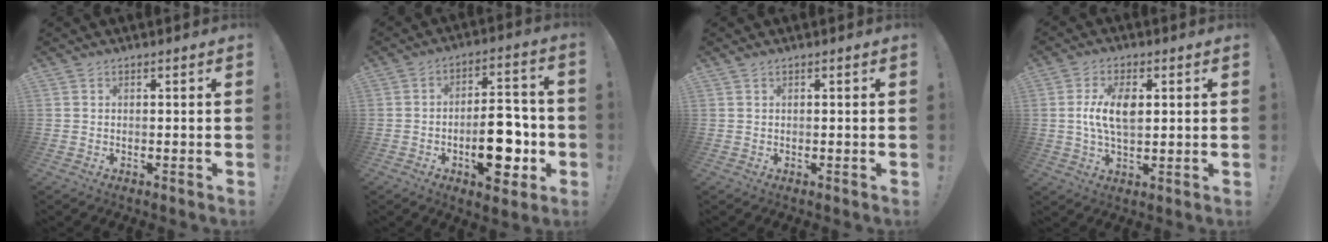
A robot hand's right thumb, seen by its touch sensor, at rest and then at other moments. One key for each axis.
{"total": 15.8, "fx": -4.3, "fy": 7.8, "fz": 13.1, "tx": -0.177, "ty": 0.022, "tz": -0.061}
{"total": 0.6, "fx": 0.6, "fy": -0.1, "fz": 0.1, "tx": -0.002, "ty": 0.000, "tz": 0.011}
{"total": 9.5, "fx": 1.7, "fy": 5.3, "fz": 7.7, "tx": -0.146, "ty": -0.001, "tz": 0.024}